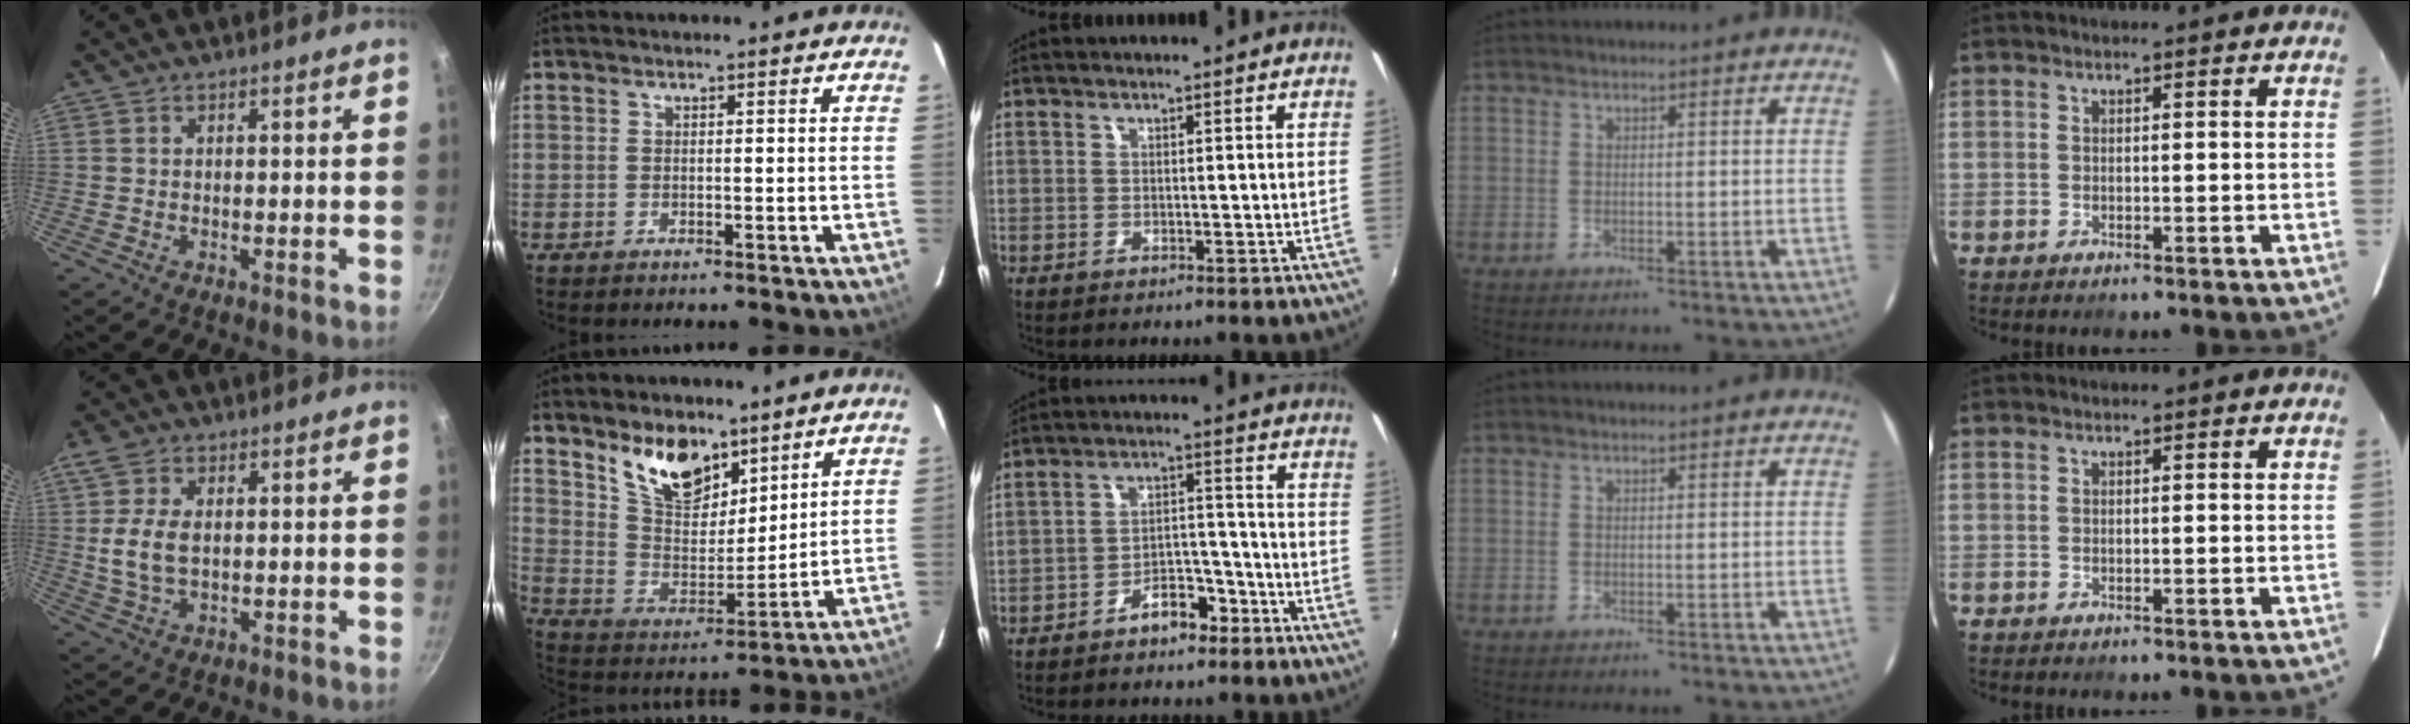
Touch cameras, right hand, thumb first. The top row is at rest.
{"thumb": {"total": 7.2, "force": [0.8, 4.1, 5.9], "torque": [-0.125, 0.002, 0.011]}, "index": {"total": 12.8, "force": [8.9, 6.2, 6.8], "torque": [-0.126, 0.001, 0.171]}, "middle": {"total": 7.6, "force": [-5.9, 3.8, 3.1], "torque": [-0.066, 0.036, -0.078]}}